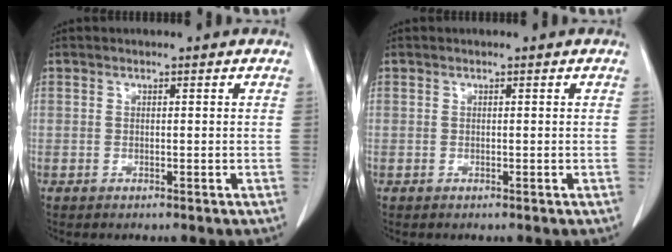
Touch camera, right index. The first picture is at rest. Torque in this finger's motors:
{"motor_torque": [0.00, 0.00, 0.00, 0.00]}